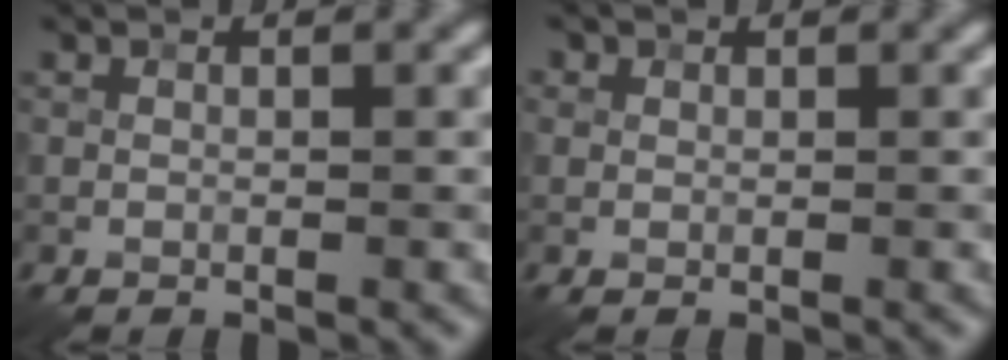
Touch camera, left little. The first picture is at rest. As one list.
[{"total": 1.5, "force": [0.9, 1.2, 0.3], "torque": [0.004, 0.003, 0.006]}]